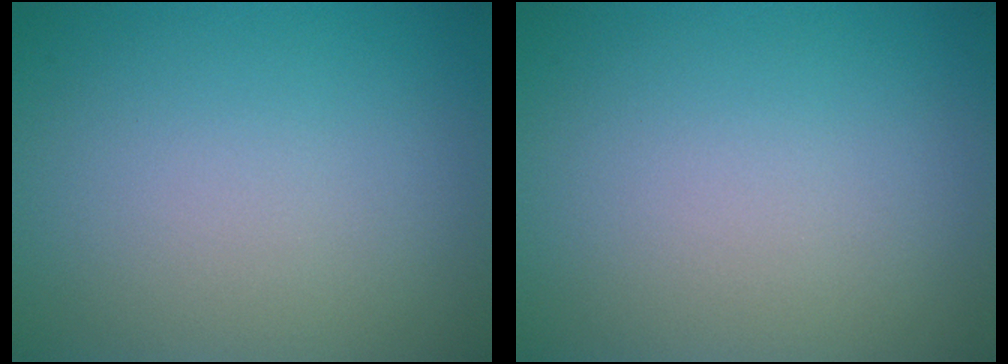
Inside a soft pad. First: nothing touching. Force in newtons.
{"total": 0.0}